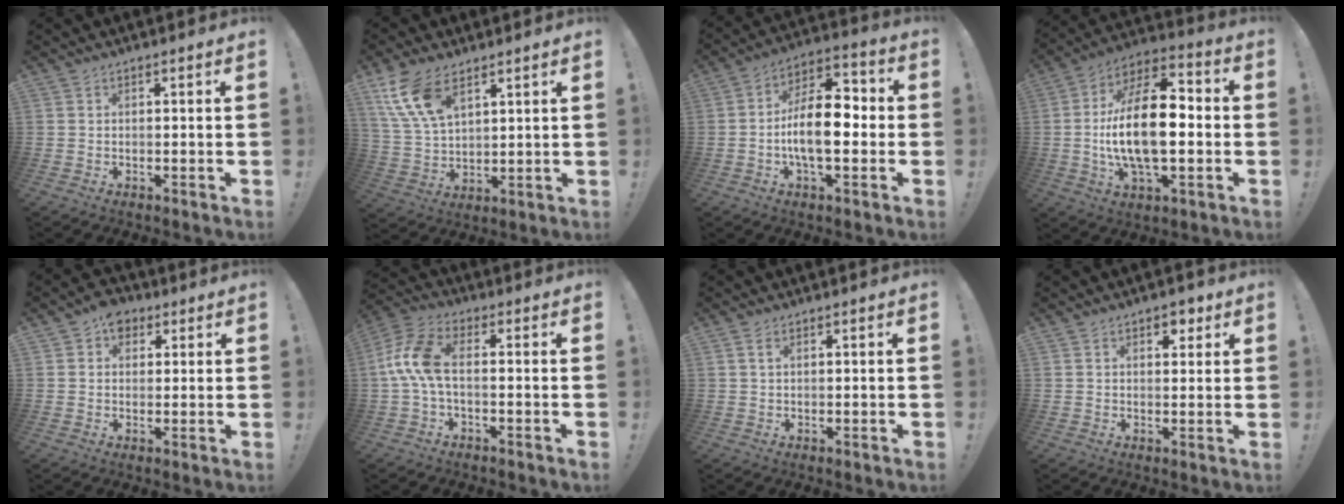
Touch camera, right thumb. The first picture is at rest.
{"total": 12.9, "force": [7.6, 6.7, 8.0], "torque": [-0.168, -0.025, 0.147]}
{"total": 15.0, "force": [-2.6, 7.2, 13.0], "torque": [-0.227, 0.015, -0.048]}
{"total": 20.7, "force": [-1.8, 9.9, 18.1], "torque": [-0.337, 0.002, -0.037]}
{"total": 5.7, "force": [2.2, 4.6, 2.4], "torque": [-0.029, -0.002, 0.040]}
{"total": 10.7, "force": [0.2, 5.2, 9.3], "torque": [-0.200, 0.007, 0.006]}
{"total": 1.6, "force": [0.8, 0.6, 1.2], "torque": [-0.020, 0.000, 0.013]}
{"total": 3.5, "force": [2.0, 2.5, 1.6], "torque": [-0.002, -0.008, 0.029]}